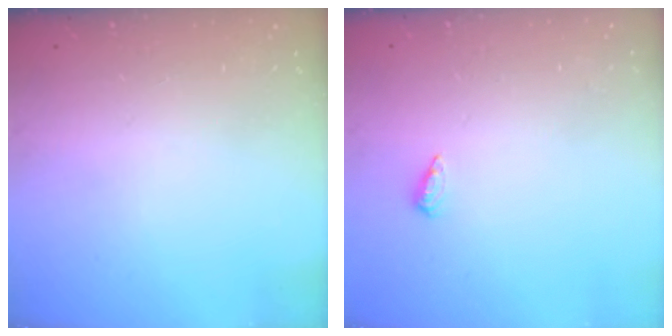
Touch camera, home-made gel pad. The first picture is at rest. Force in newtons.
{"total": 4.1, "press": 4.1, "slide": 0.5}